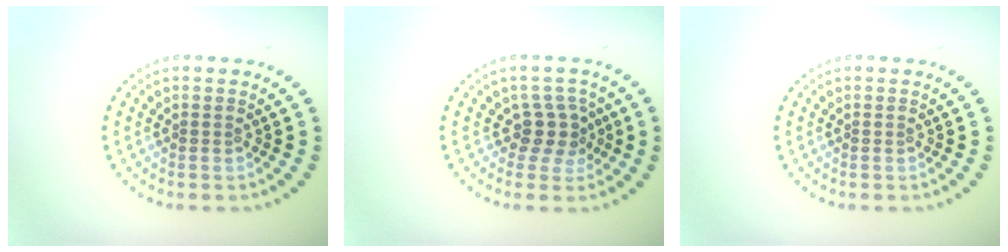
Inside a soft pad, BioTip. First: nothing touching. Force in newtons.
{"total": 2.5, "press": 2.0, "slide": 1.6}
{"total": 0.0}